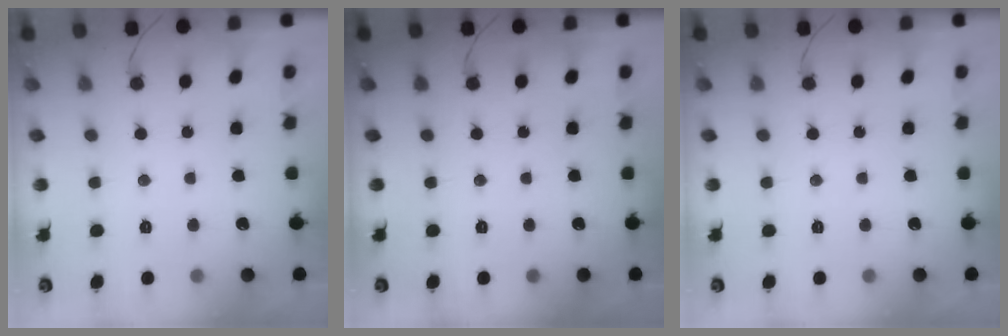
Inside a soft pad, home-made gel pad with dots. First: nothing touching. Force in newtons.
{"total": 0.0}
{"total": 0.0}